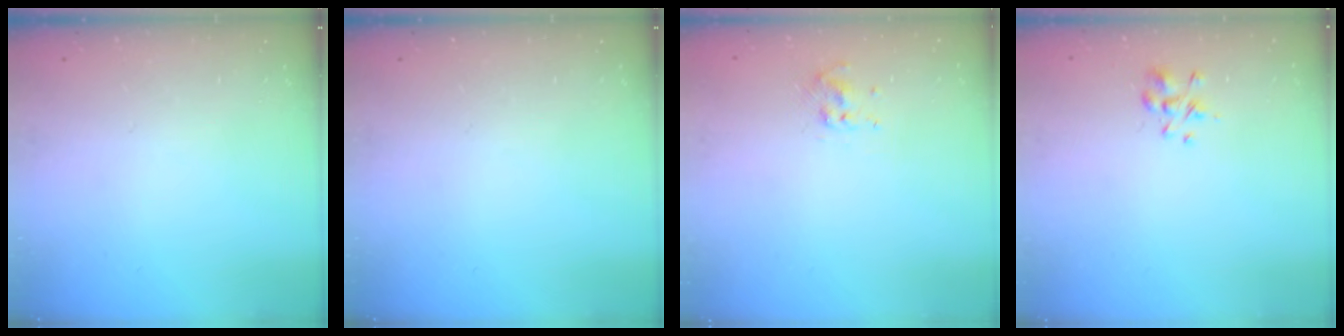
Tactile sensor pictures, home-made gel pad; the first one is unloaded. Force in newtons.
{"total": 0.0}
{"total": 3.4, "press": 3.3, "slide": 1.0}
{"total": 2.3, "press": 2.1, "slide": 0.9}